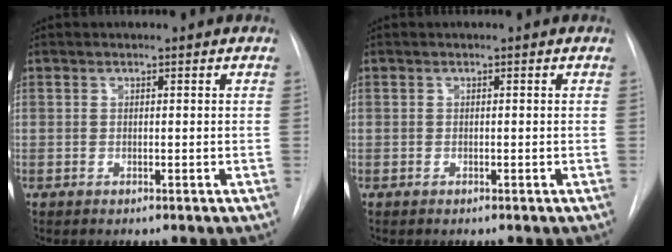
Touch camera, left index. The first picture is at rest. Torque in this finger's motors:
{"motor_torque": [0.00, 0.00, 0.00, 0.00]}